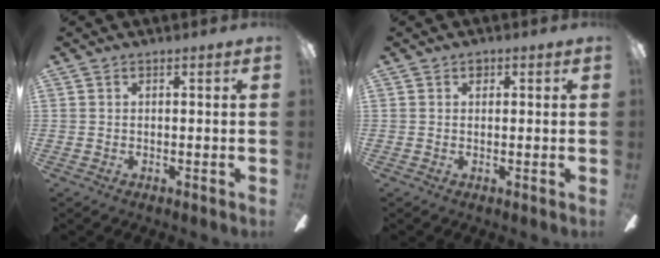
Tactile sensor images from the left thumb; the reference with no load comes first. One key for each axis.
{"total": 1.0, "fx": 0.6, "fy": 0.7, "fz": 0.5, "tx": -0.003, "ty": 0.000, "tz": 0.009}